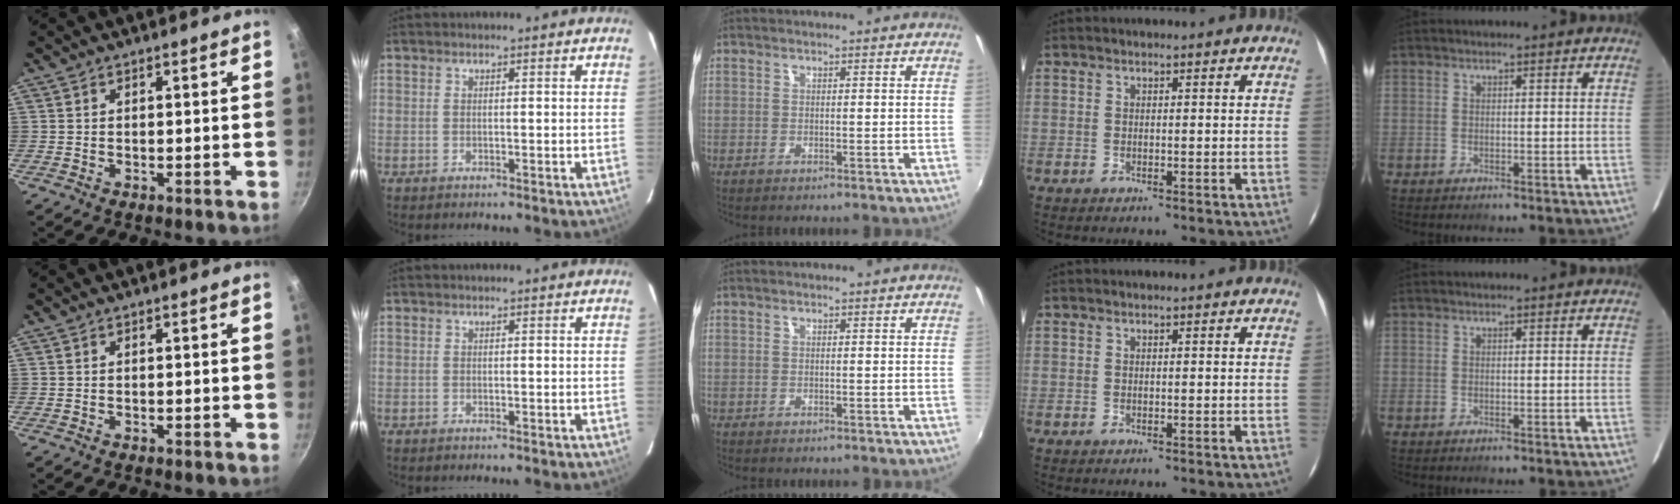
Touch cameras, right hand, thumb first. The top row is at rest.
{}